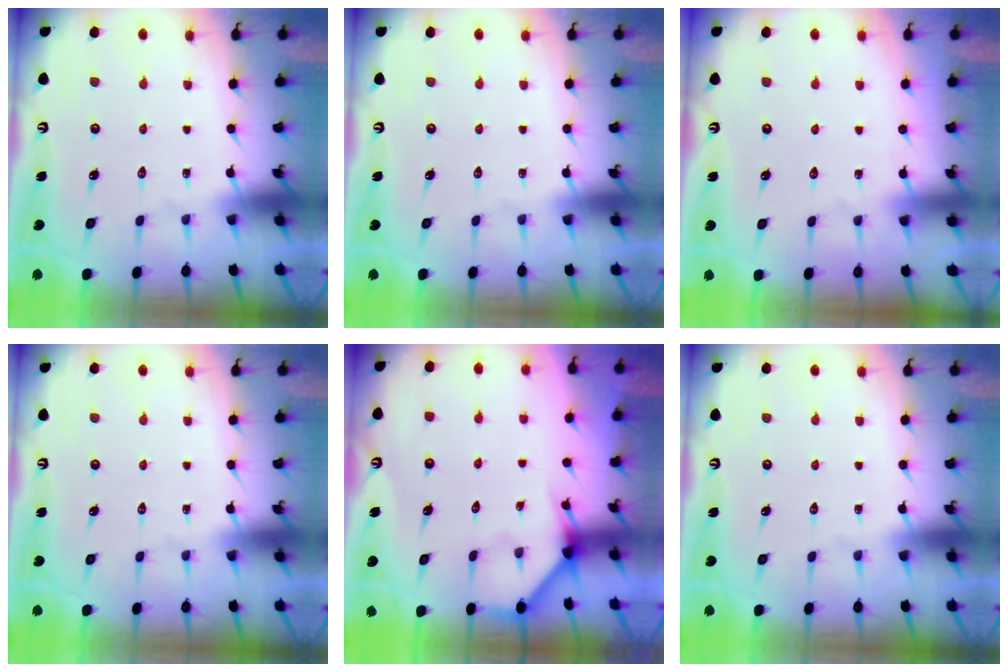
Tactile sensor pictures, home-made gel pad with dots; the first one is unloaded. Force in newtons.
{"total": 0.0}
{"total": 2.2, "press": 2.2, "slide": 0.3}
{"total": 0.0}
{"total": 3.5, "press": 3.4, "slide": 0.4}
{"total": 0.0}